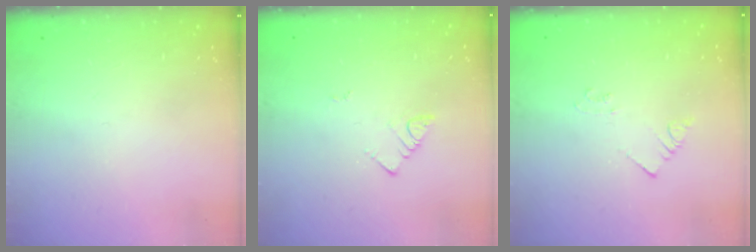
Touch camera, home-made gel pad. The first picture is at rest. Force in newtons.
{"total": 3.1, "press": 3.1, "slide": 0.5}
{"total": 2.1, "press": 2.1, "slide": 0.3}